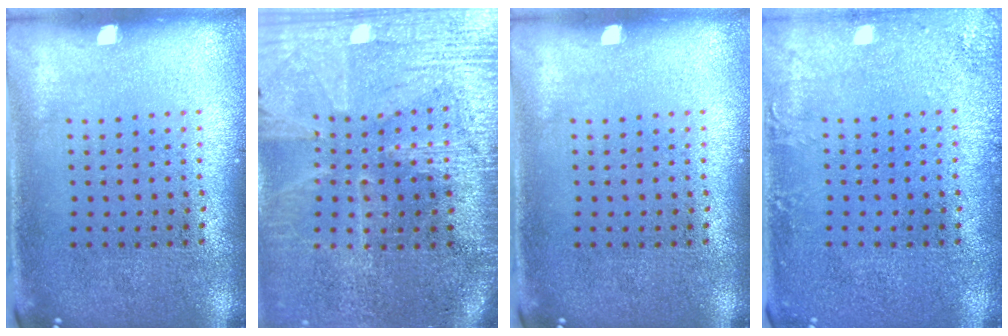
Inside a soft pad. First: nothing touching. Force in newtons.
{"total": 3.5, "press": 3.2, "slide": 1.4}
{"total": 0.0}
{"total": 1.6, "press": 1.6, "slide": 0.1}